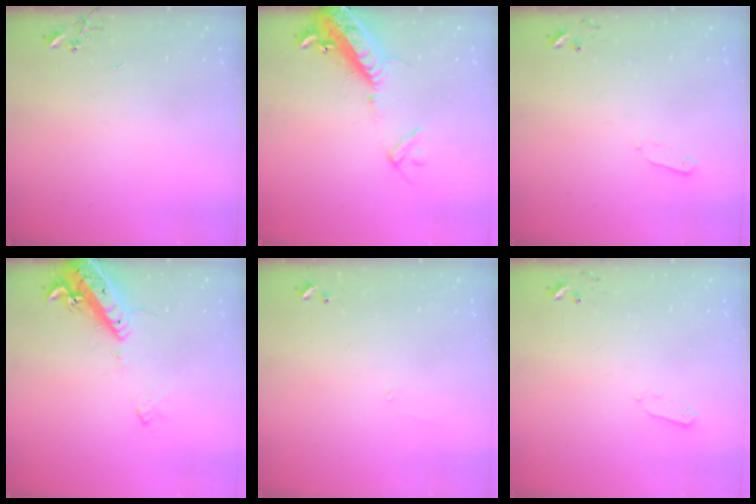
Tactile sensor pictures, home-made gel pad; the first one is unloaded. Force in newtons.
{"total": 16.4, "press": 16.1, "slide": 3.1}
{"total": 2.4, "press": 2.4, "slide": 0.4}
{"total": 15.1, "press": 14.7, "slide": 3.5}
{"total": 5.6, "press": 5.6, "slide": 0.4}
{"total": 2.4, "press": 2.4, "slide": 0.4}